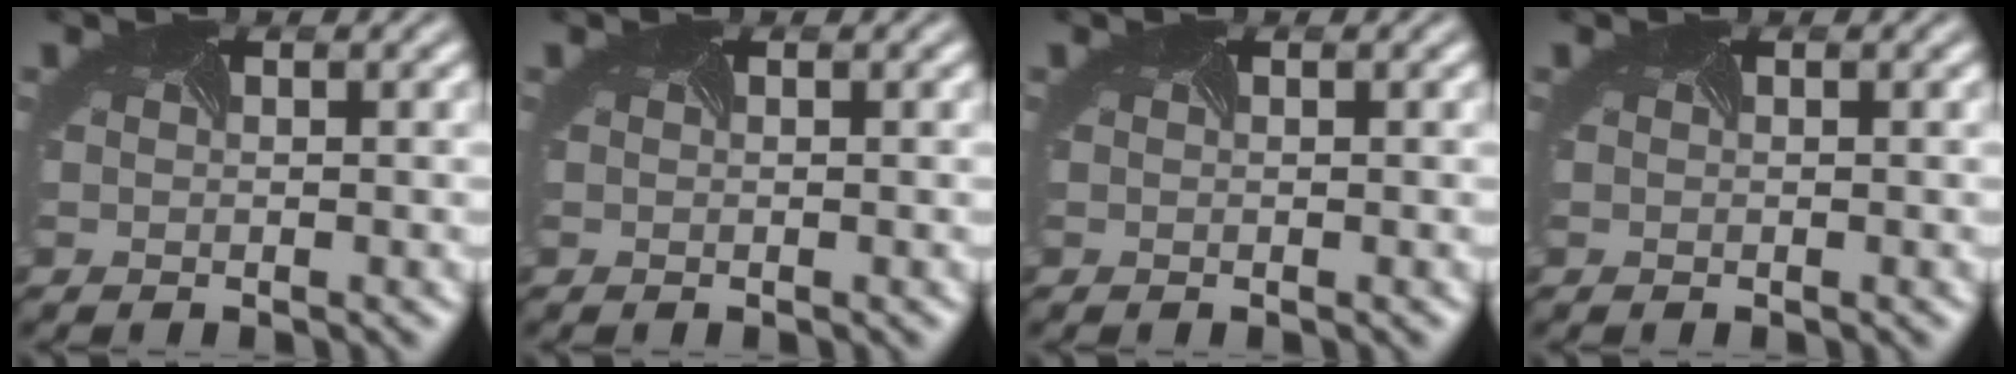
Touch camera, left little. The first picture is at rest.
{"total": 0.0}
{"total": 0.0}
{"total": 0.0}